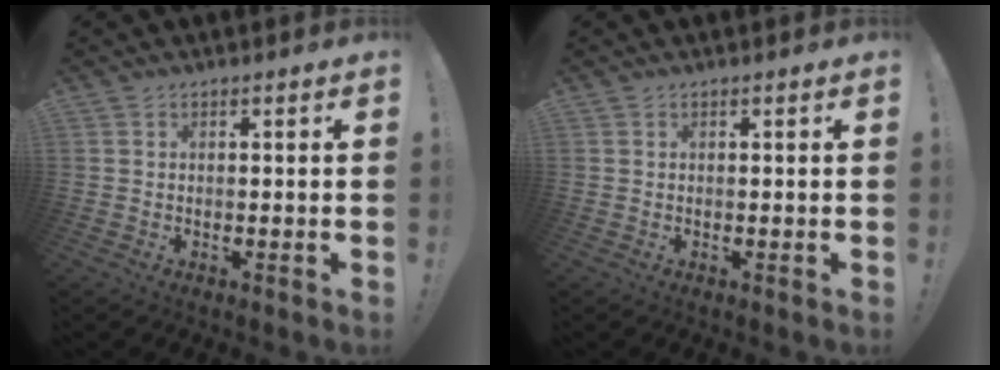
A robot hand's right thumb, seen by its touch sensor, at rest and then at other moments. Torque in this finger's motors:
{"motor_torque": [-0.12, 0.05, 0.33, -0.12, 0.08]}